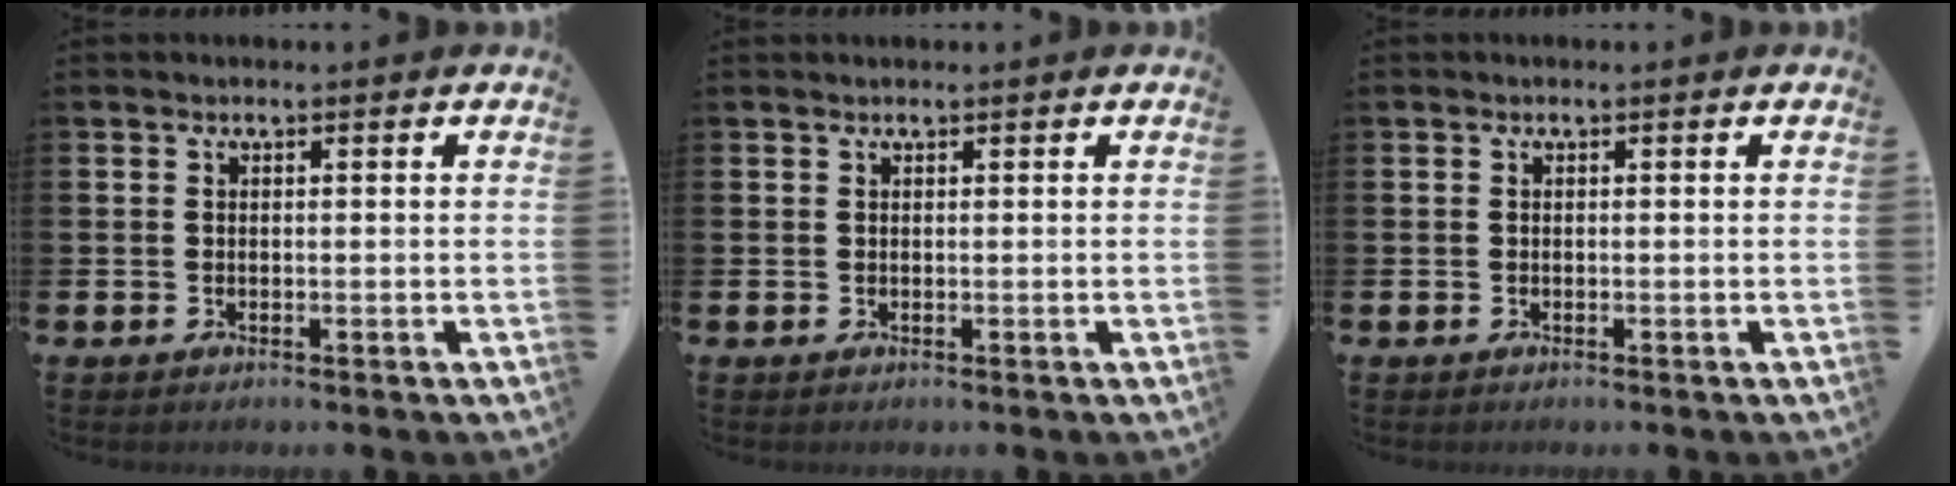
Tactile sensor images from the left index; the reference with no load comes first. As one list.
[{"total": 0.0}, {"total": 0.0}]